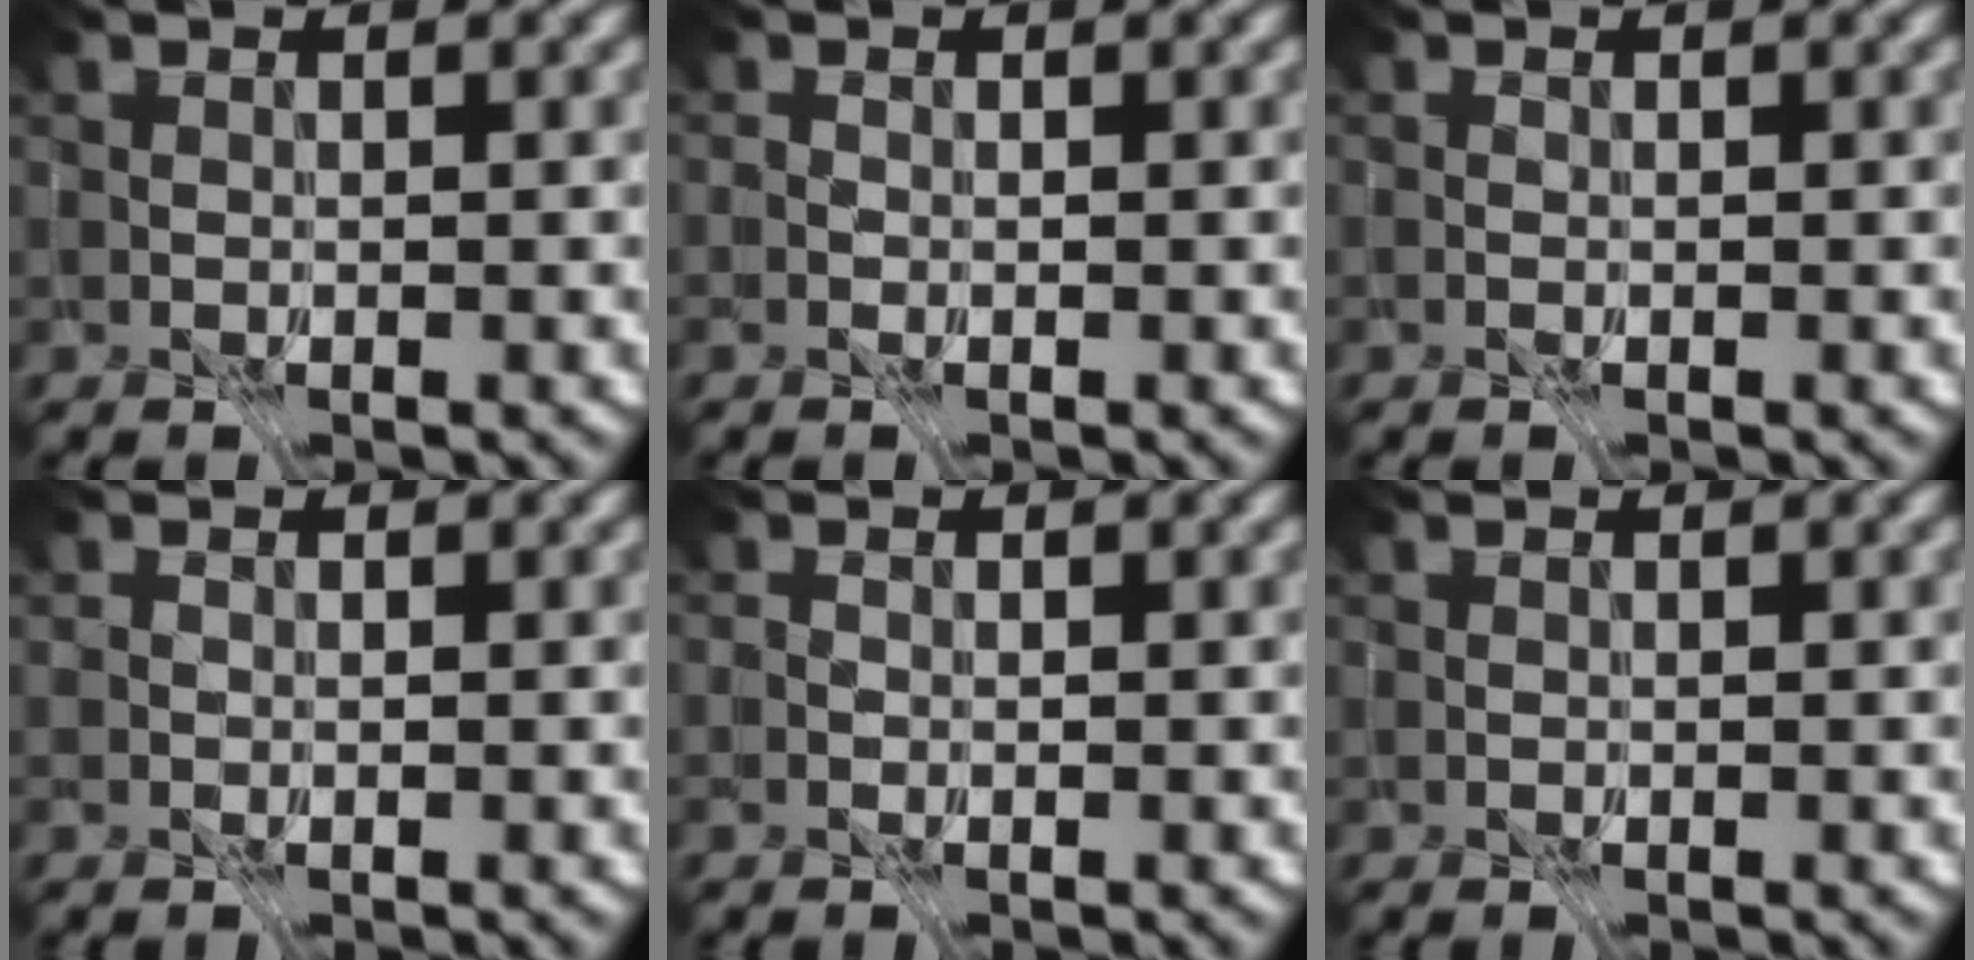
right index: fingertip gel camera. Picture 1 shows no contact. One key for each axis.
{"total": 1.2, "fx": 0.3, "fy": 0.9, "fz": 0.6, "tx": 0.001, "ty": 0.006, "tz": -0.014}
{"total": 0.0}
{"total": 0.8, "fx": 0.3, "fy": 0.7, "fz": 0.4, "tx": 0.001, "ty": 0.004, "tz": -0.004}
{"total": 0.8, "fx": 0.2, "fy": 0.7, "fz": 0.4, "tx": 0.005, "ty": 0.006, "tz": -0.015}
{"total": 0.0}